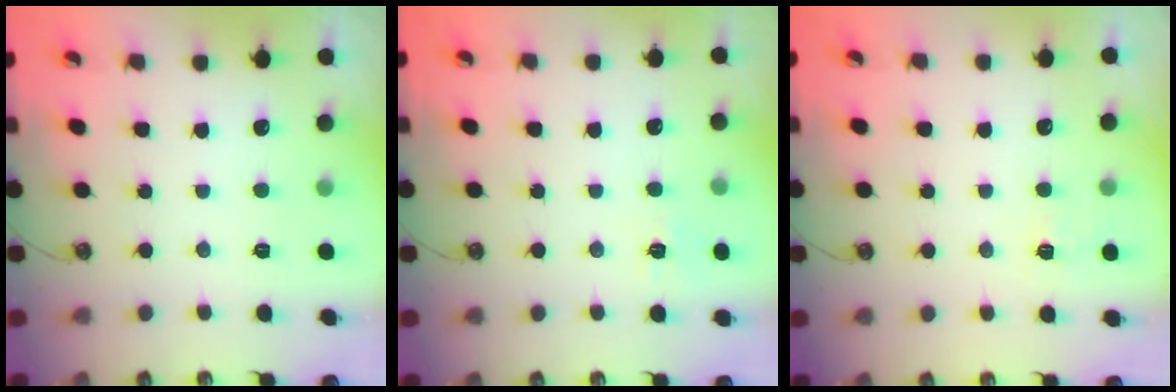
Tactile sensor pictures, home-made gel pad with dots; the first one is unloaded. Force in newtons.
{"total": 6.6, "press": 6.6, "slide": 0.5}
{"total": 2.8, "press": 2.8, "slide": 0.4}